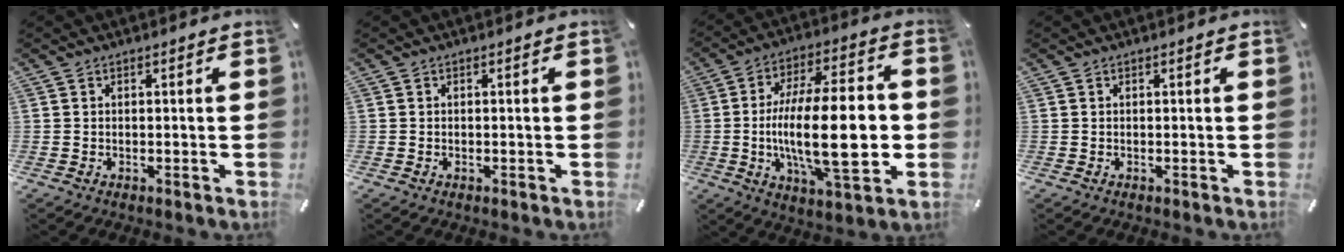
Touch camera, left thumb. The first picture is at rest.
{"total": 0.5, "force": [-0.2, 0.3, 0.4], "torque": [-0.007, -0.001, -0.004]}
{"total": 24.5, "force": [-2.3, 8.6, 22.8], "torque": [-0.406, -0.007, -0.036]}
{"total": 0.0}